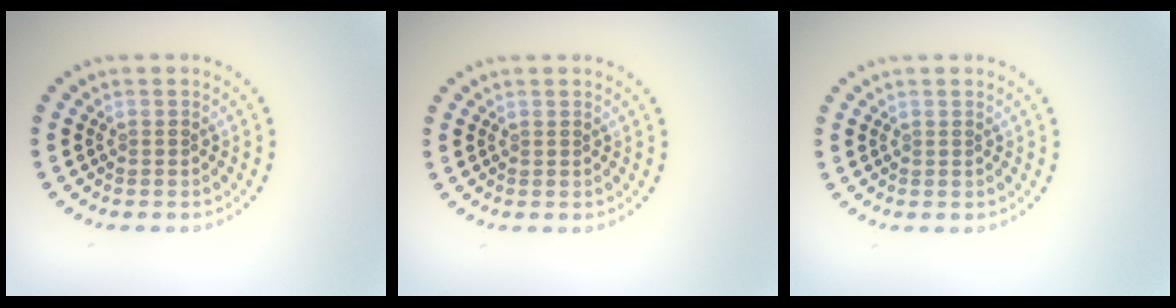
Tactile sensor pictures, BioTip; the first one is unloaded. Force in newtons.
{"total": 0.0}
{"total": 0.0}